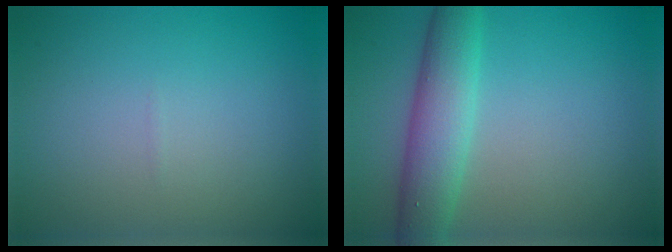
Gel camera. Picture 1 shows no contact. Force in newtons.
{"total": 5.5, "press": 5.5, "slide": 0.1}